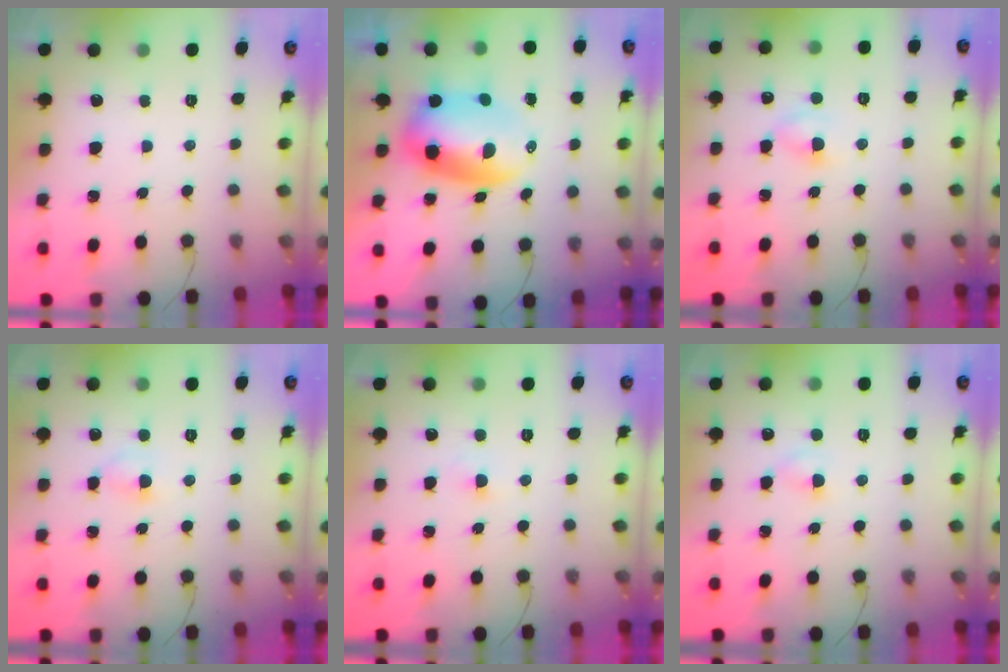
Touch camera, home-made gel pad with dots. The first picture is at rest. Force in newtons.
{"total": 8.9, "press": 8.6, "slide": 2.4}
{"total": 3.2, "press": 3.0, "slide": 1.1}
{"total": 3.4, "press": 3.2, "slide": 1.2}
{"total": 2.1, "press": 2.0, "slide": 0.7}
{"total": 2.6, "press": 2.3, "slide": 1.2}